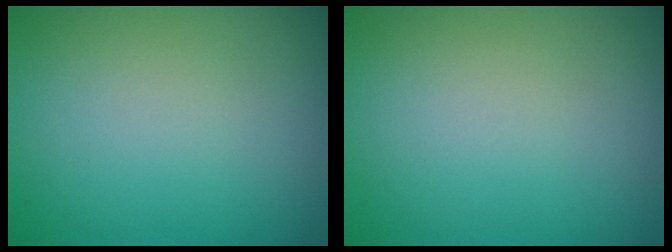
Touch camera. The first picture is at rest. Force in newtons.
{"total": 0.0}